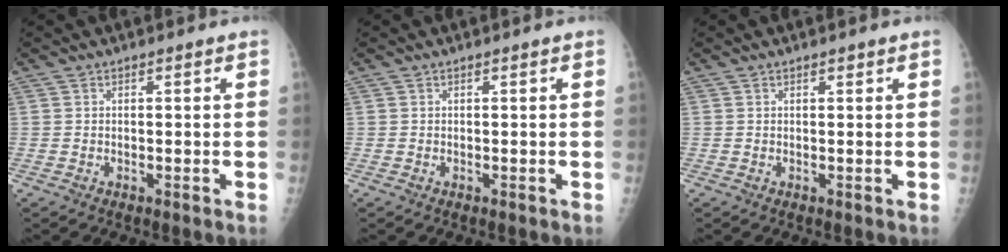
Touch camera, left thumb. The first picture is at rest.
{"total": 0.0}
{"total": 0.6, "force": [0.4, 0.2, 0.4], "torque": [-0.006, -0.002, 0.007]}